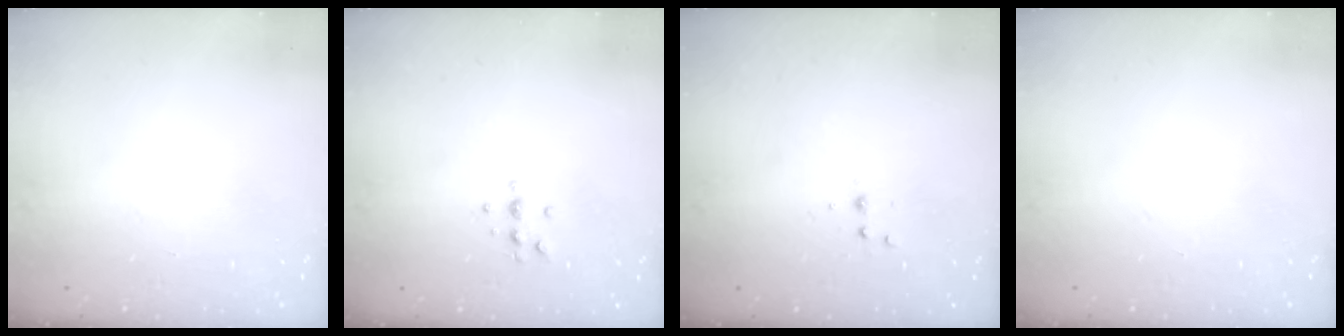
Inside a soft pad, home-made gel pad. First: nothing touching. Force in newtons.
{"total": 4.9, "press": 4.9, "slide": 0.7}
{"total": 2.9, "press": 2.7, "slide": 1.1}
{"total": 0.0}